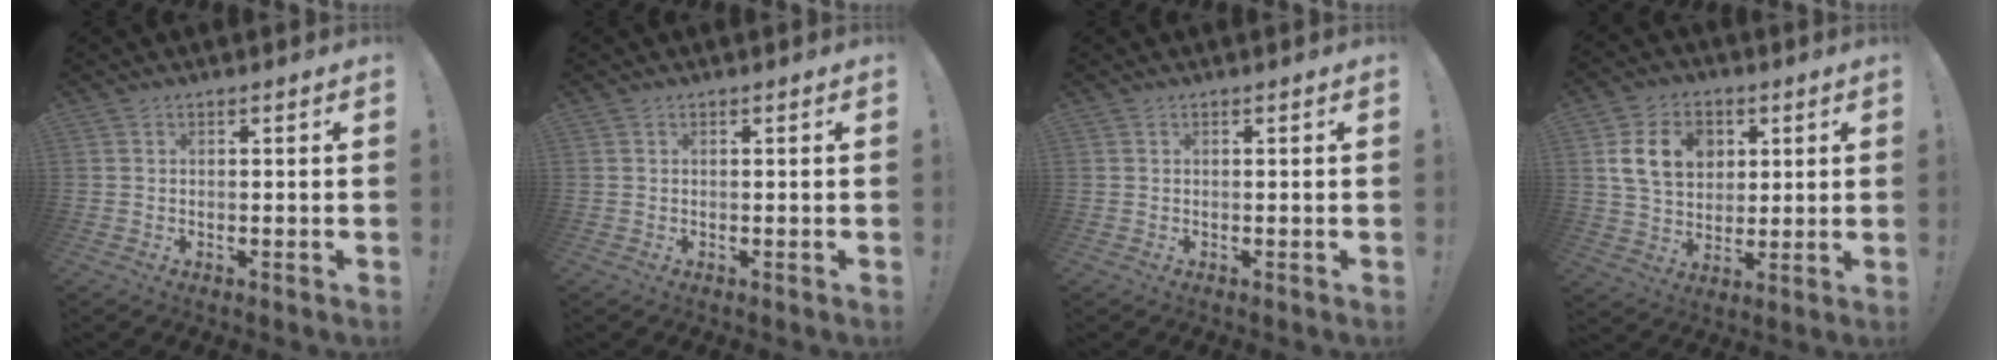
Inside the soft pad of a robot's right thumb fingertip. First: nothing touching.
{"total": 0.0}
{"total": 0.0}
{"total": 14.5, "force": [4.5, 11.2, 8.0], "torque": [-0.130, -0.003, 0.092]}